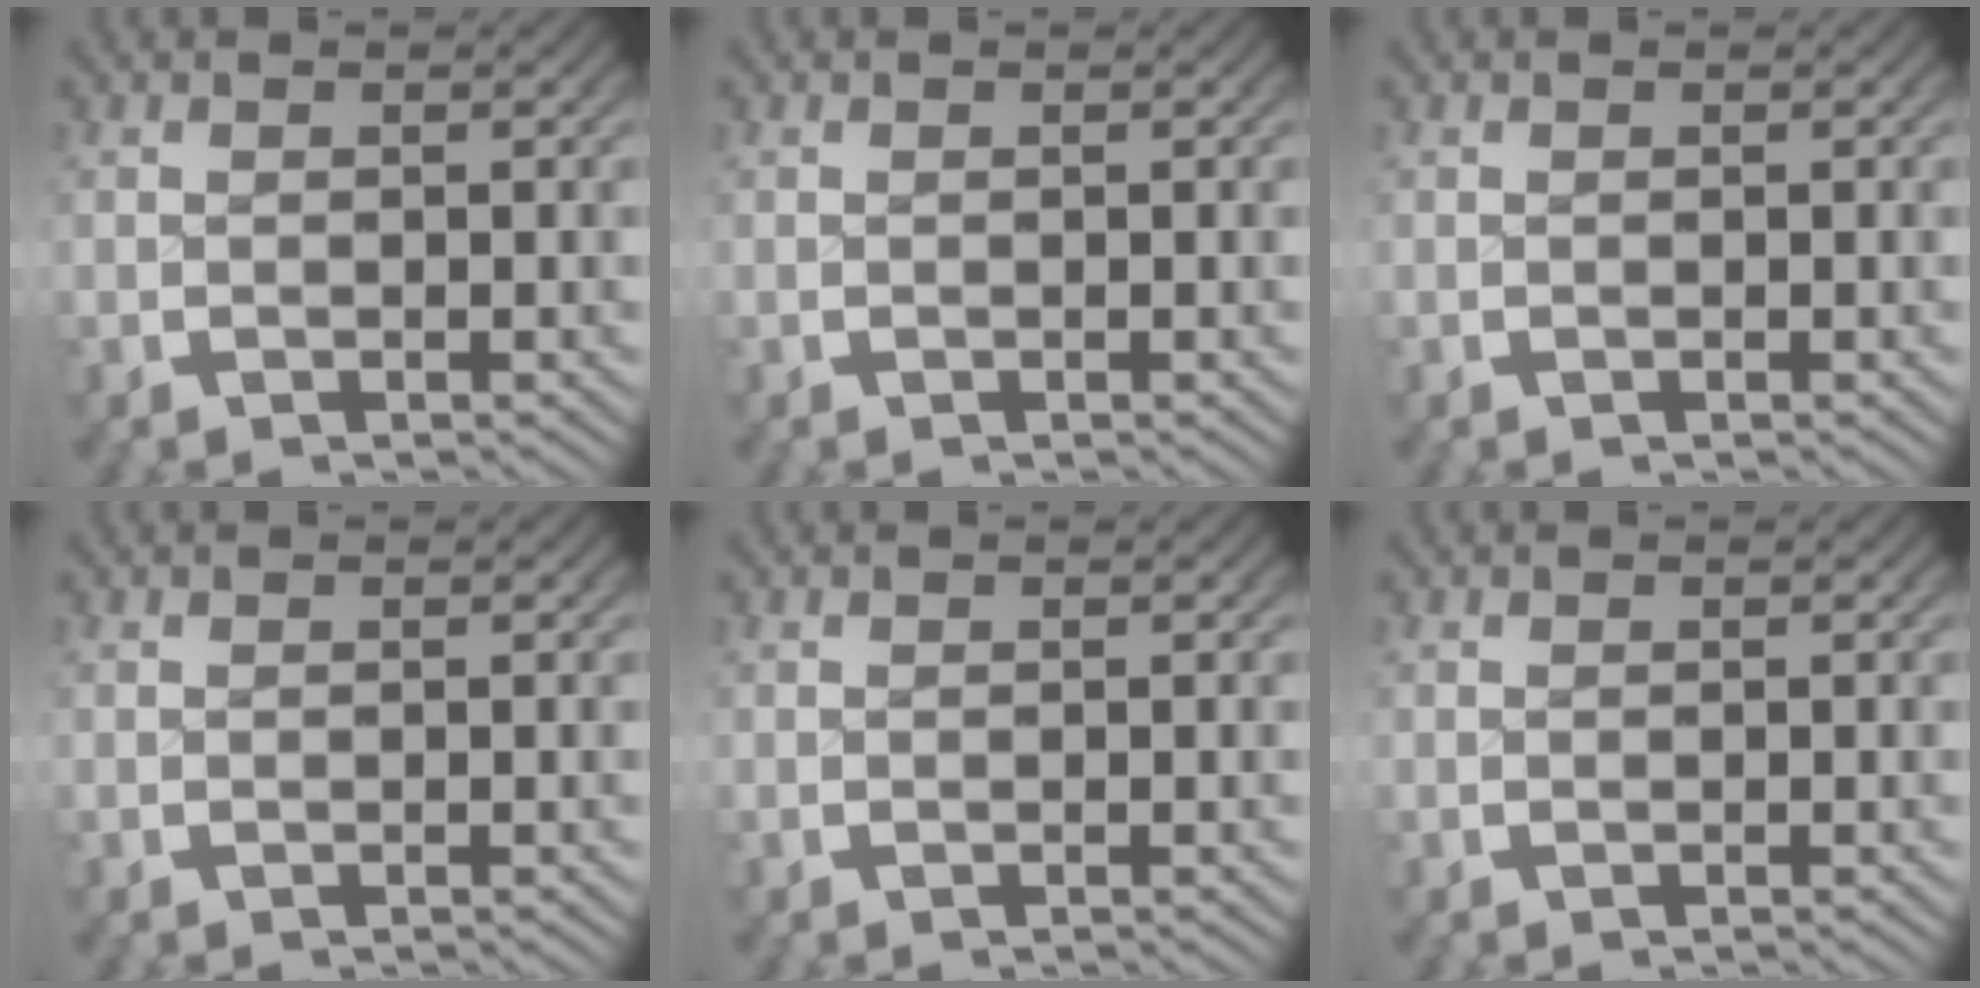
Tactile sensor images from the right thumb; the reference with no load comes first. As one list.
[{"total": 0.0}, {"total": 0.0}, {"total": 0.0}, {"total": 0.0}, {"total": 0.0}]